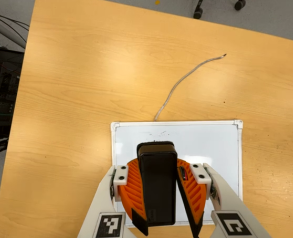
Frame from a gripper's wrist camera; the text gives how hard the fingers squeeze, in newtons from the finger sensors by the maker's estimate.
{"total": 10.6, "left": 10.9, "right": 10.2}